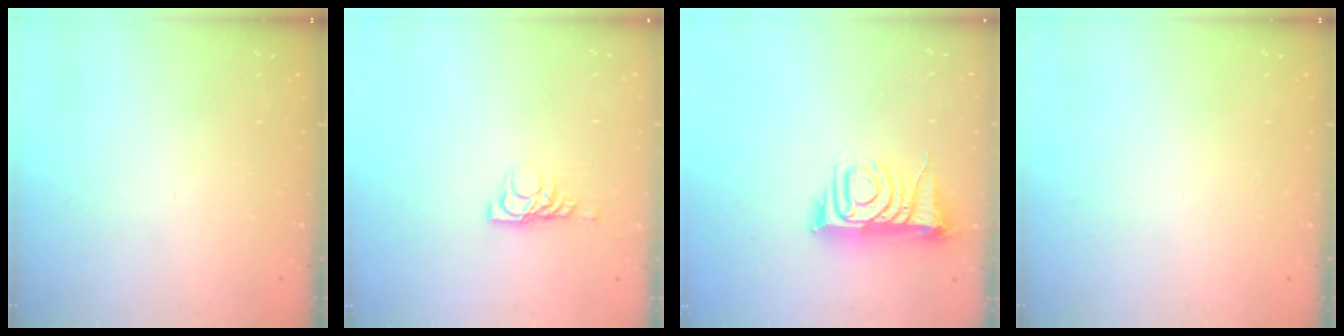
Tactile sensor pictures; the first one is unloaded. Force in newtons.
{"total": 6.2, "press": 6.2, "slide": 0.7}
{"total": 9.4, "press": 9.4, "slide": 1.1}
{"total": 0.0}